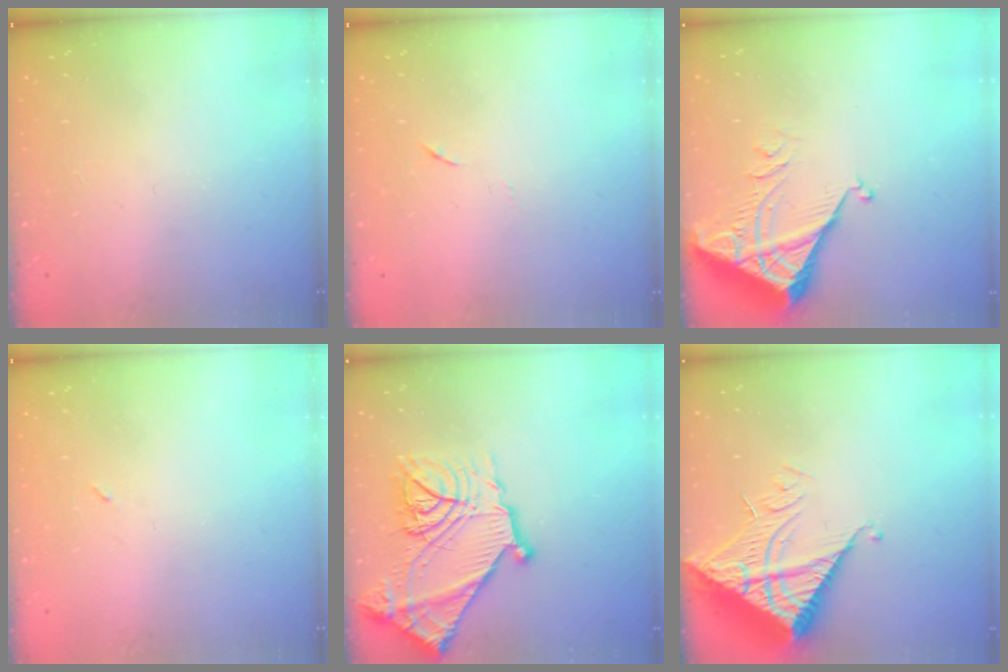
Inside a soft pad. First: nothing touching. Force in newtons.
{"total": 3.9, "press": 3.5, "slide": 1.6}
{"total": 5.4, "press": 5.4, "slide": 0.7}
{"total": 2.2, "press": 2.1, "slide": 0.9}
{"total": 23.5, "press": 23.4, "slide": 1.6}
{"total": 11.5, "press": 11.5, "slide": 1.2}